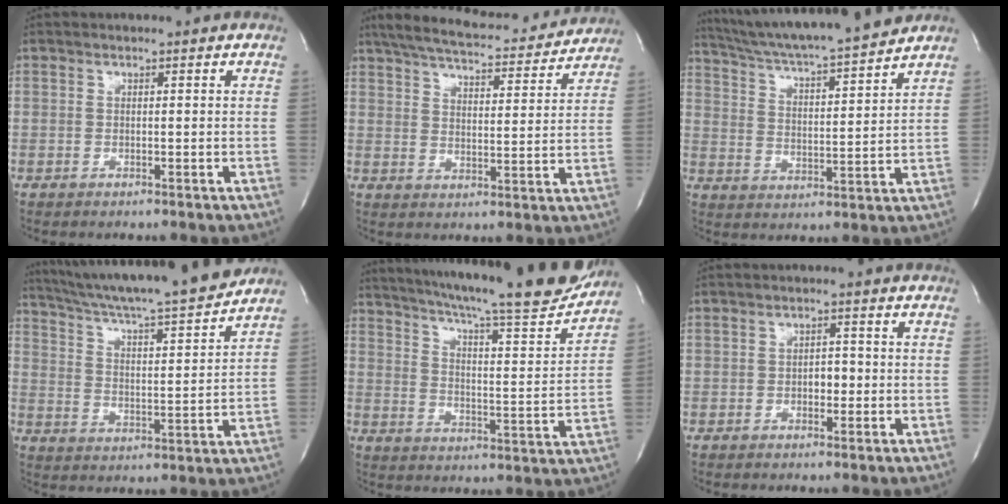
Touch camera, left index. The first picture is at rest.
{"total": 18.4, "force": [16.5, 3.7, 7.2], "torque": [-0.118, 0.016, 0.222]}
{"total": 16.8, "force": [15.4, -0.5, 6.6], "torque": [-0.122, -0.008, 0.239]}
{"total": 19.4, "force": [17.6, -0.4, 8.1], "torque": [-0.141, -0.023, 0.266]}
{"total": 23.5, "force": [20.8, 1.5, 10.8], "torque": [-0.181, -0.048, 0.279]}
{"total": 2.2, "force": [-0.8, 1.2, 1.6], "torque": [-0.020, 0.001, -0.013]}